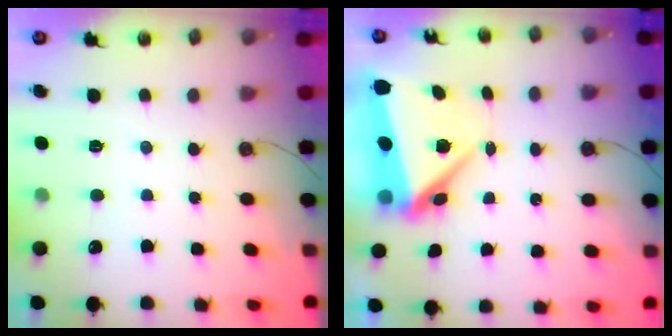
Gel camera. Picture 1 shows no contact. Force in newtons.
{"total": 9.0, "press": 8.8, "slide": 2.0}